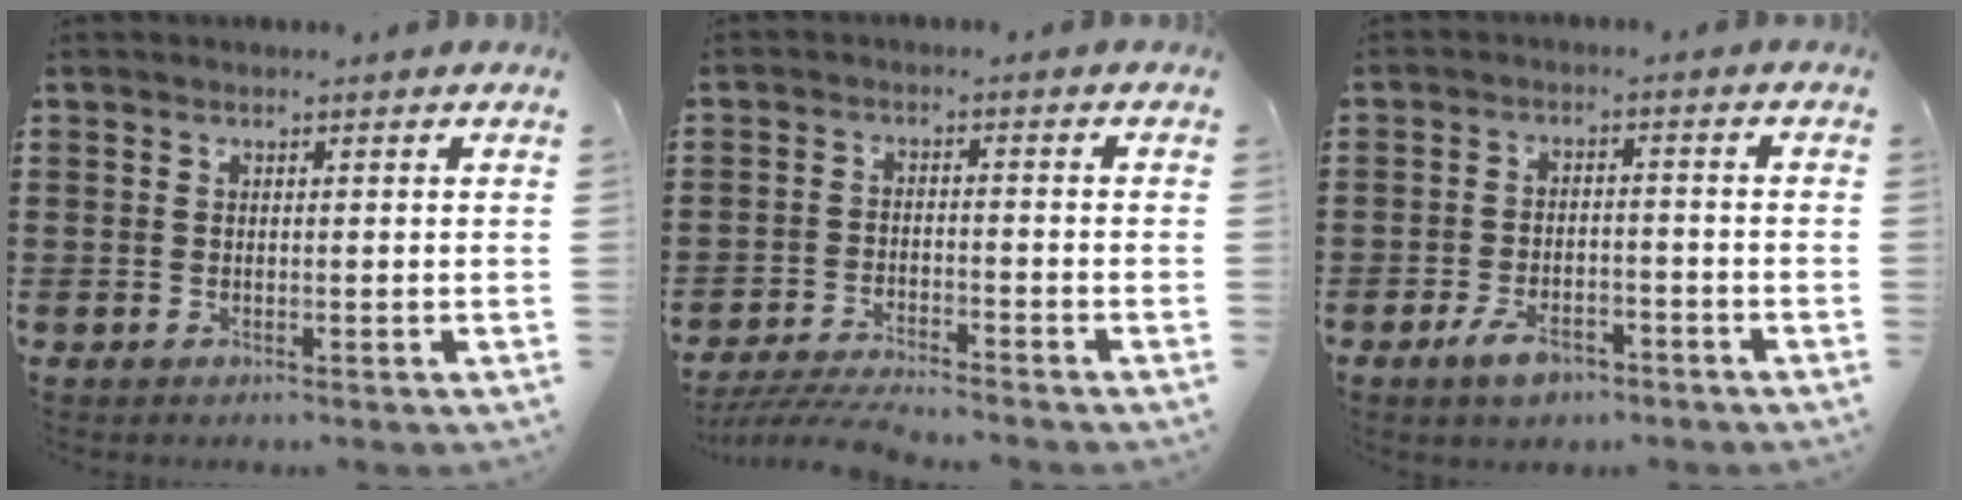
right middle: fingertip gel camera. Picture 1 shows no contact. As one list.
[{"total": 4.8, "force": [-4.7, 0.3, 1.2], "torque": [-0.034, -0.006, -0.098]}, {"total": 4.8, "force": [-3.3, 2.2, 2.7], "torque": [-0.056, 0.006, -0.065]}]